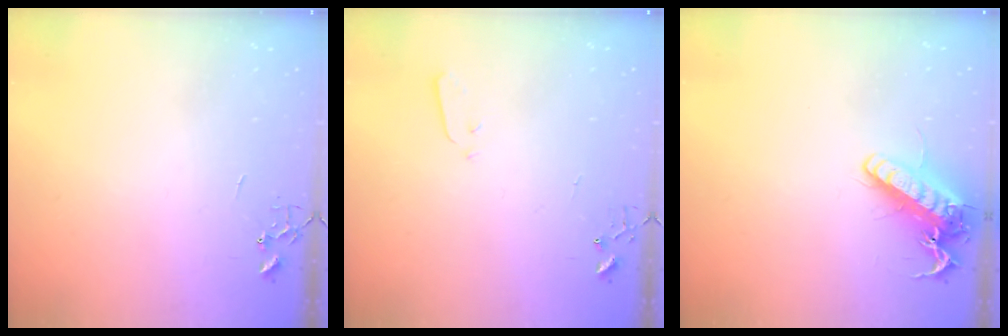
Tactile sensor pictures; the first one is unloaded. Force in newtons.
{"total": 2.9, "press": 2.9, "slide": 0.4}
{"total": 16.5, "press": 16.3, "slide": 2.7}